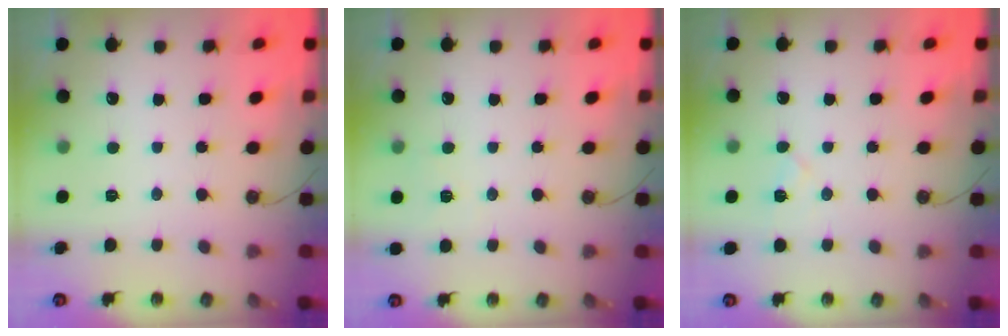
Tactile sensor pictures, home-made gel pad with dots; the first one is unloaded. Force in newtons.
{"total": 3.7, "press": 3.6, "slide": 1.0}
{"total": 6.2, "press": 5.8, "slide": 2.1}